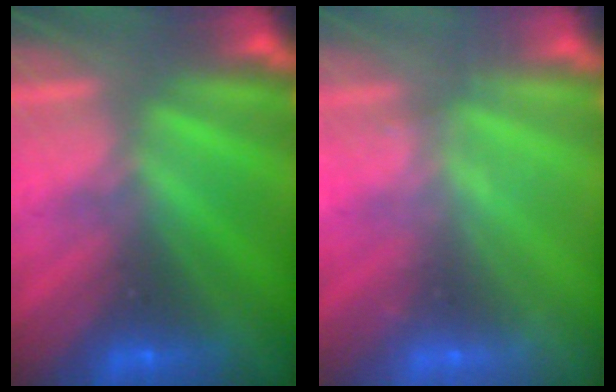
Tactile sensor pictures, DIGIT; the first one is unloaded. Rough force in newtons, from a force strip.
{"total": 2.2}